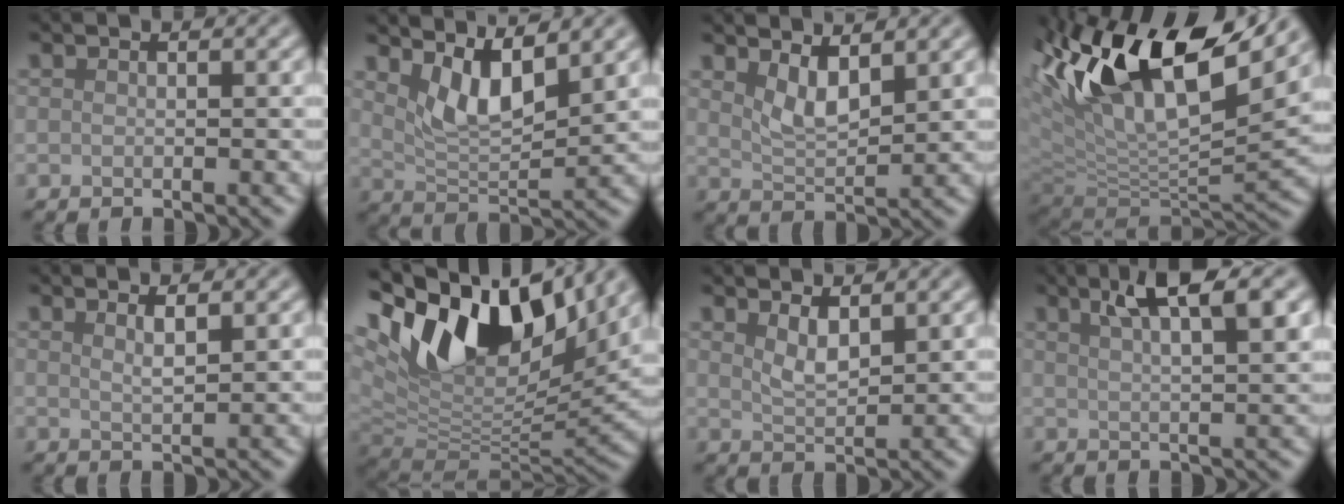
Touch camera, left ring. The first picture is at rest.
{"total": 4.8, "force": [2.8, 1.5, 3.5], "torque": [-0.072, -0.013, 0.054]}
{"total": 3.0, "force": [1.8, 1.0, 2.2], "torque": [-0.043, -0.011, 0.039]}
{"total": 15.8, "force": [7.3, 6.3, 12.5], "torque": [-0.248, 0.036, 0.126]}
{"total": 1.7, "force": [1.1, 0.4, 1.2], "torque": [-0.016, 0.000, 0.015]}
{"total": 13.9, "force": [6.7, 7.1, 9.9], "torque": [-0.186, 0.023, 0.120]}
{"total": 2.2, "force": [1.5, 0.7, 1.5], "torque": [-0.030, -0.009, 0.032]}
{"total": 5.9, "force": [2.9, 1.5, 4.9], "torque": [-0.070, 0.005, 0.044]}